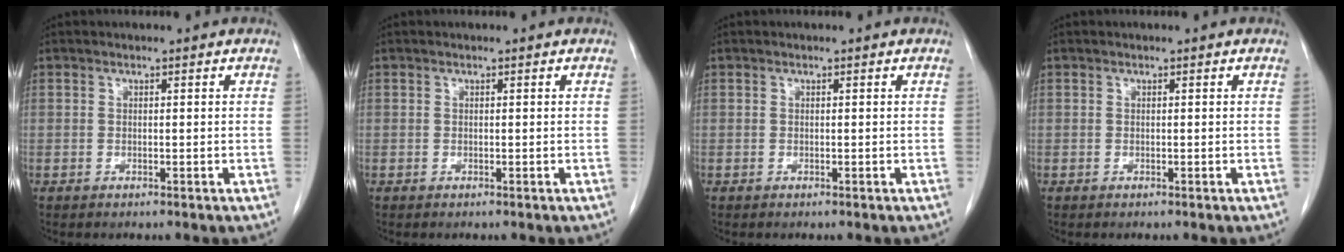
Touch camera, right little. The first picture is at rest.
{"total": 0.0}
{"total": 0.0}
{"total": 0.0}